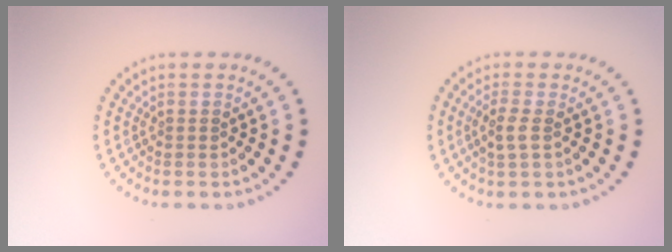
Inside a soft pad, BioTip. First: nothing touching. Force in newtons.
{"total": 1.6, "press": 1.5, "slide": 0.7}